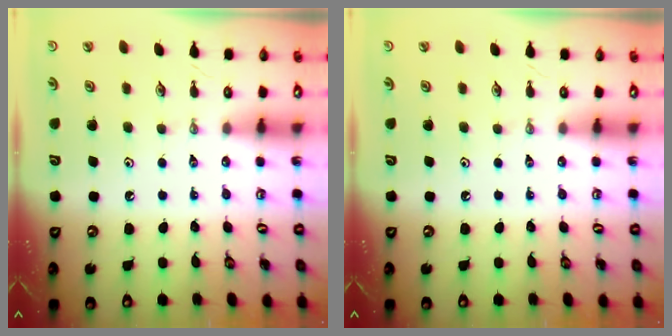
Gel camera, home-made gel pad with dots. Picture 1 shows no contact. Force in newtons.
{"total": 0.0}